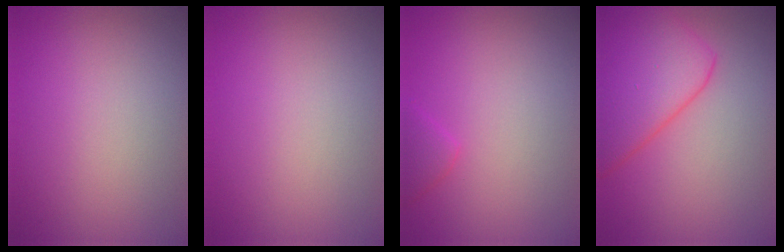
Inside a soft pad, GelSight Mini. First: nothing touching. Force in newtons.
{"total": 0.0}
{"total": 1.3, "press": 1.3, "slide": 0.1}
{"total": 6.9, "press": 6.9, "slide": 0.5}